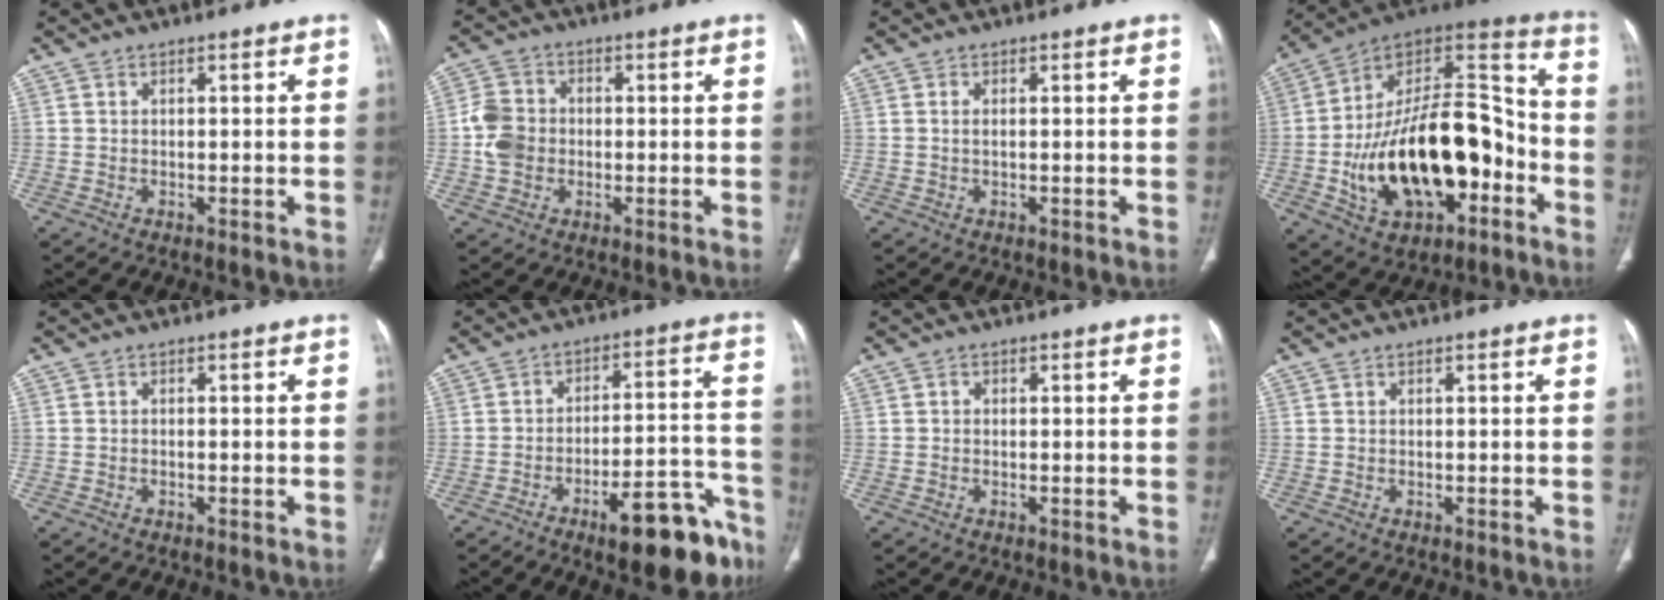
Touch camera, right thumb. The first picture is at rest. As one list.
[{"total": 6.9, "force": [-0.7, 5.9, 3.6], "torque": [-0.057, 0.012, -0.018]}, {"total": 0.6, "force": [0.2, 0.2, 0.6], "torque": [-0.018, -0.001, 0.004]}, {"total": 29.9, "force": [-8.0, 16.0, 24.0], "torque": [-0.406, 0.046, -0.117]}, {"total": 0.0}, {"total": 16.3, "force": [-10.3, 5.2, 11.4], "torque": [-0.107, 0.090, -0.147]}, {"total": 0.6, "force": [0.0, 0.5, 0.2], "torque": [0.000, 0.002, -0.003]}, {"total": 0.0}]